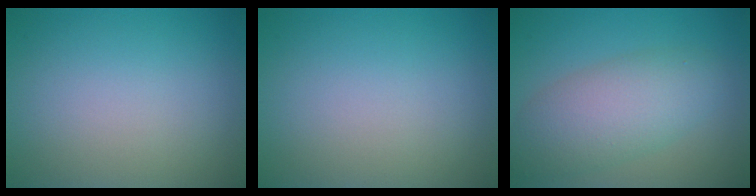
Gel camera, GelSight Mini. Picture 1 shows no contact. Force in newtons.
{"total": 0.0}
{"total": 5.6, "press": 5.6, "slide": 0.3}